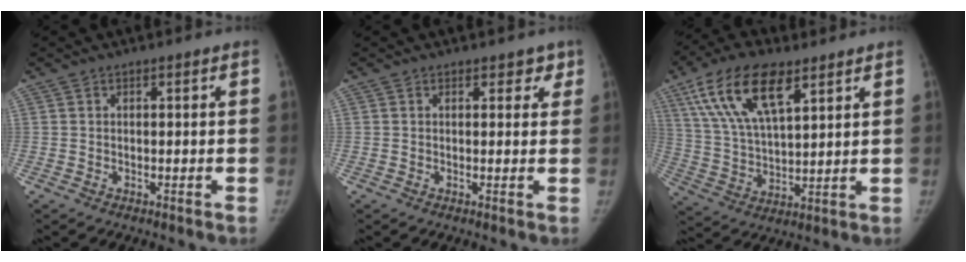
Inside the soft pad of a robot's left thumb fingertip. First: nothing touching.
{"total": 2.4, "force": [1.5, 1.5, 1.0], "torque": [0.019, -0.004, 0.012]}
{"total": 16.1, "force": [8.5, 6.7, 12.0], "torque": [-0.213, -0.018, 0.159]}